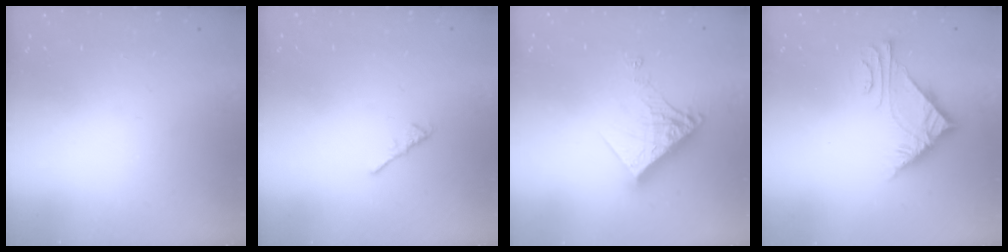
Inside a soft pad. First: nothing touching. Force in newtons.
{"total": 1.1, "press": 1.0, "slide": 0.4}
{"total": 13.9, "press": 13.9, "slide": 1.1}
{"total": 7.3, "press": 7.3, "slide": 0.5}